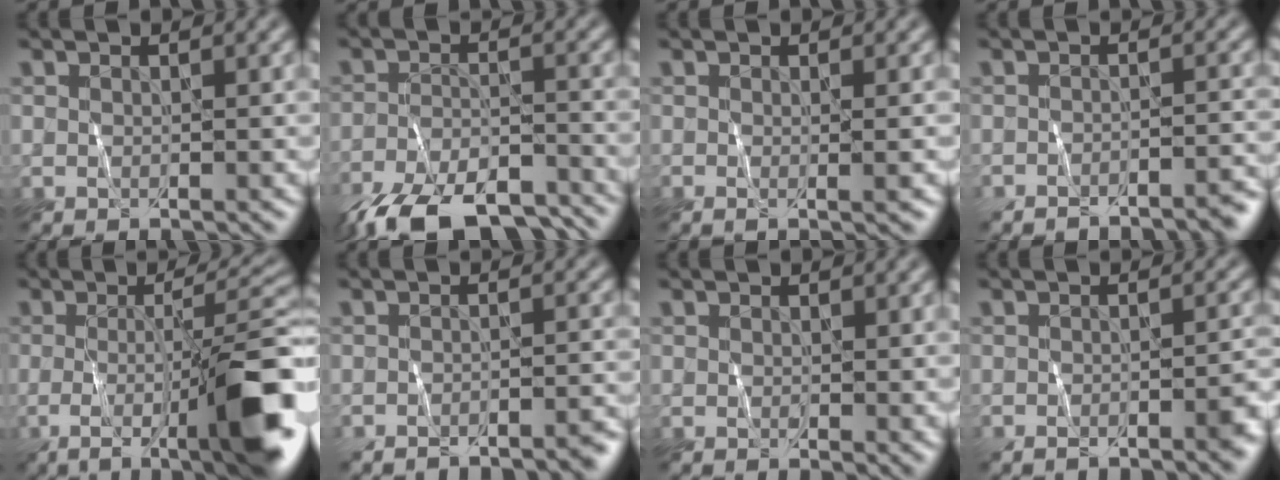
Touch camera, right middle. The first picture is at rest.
{"total": 12.1, "force": [-10.2, 3.5, 5.5], "torque": [-0.102, -0.028, -0.157]}
{"total": 1.2, "force": [0.0, 0.3, 1.1], "torque": [-0.006, 0.001, -0.005]}
{"total": 3.2, "force": [-3.1, 0.2, 0.8], "torque": [0.000, 0.002, -0.045]}
{"total": 11.7, "force": [-2.6, 2.7, 11.1], "torque": [-0.145, 0.006, -0.037]}
{"total": 2.8, "force": [-2.7, 0.2, 0.7], "torque": [0.002, 0.001, -0.041]}
{"total": 1.1, "force": [0.4, 0.2, 1.0], "torque": [-0.010, 0.002, 0.007]}
{"total": 2.2, "force": [-1.5, 0.4, 1.6], "torque": [-0.011, 0.003, -0.029]}